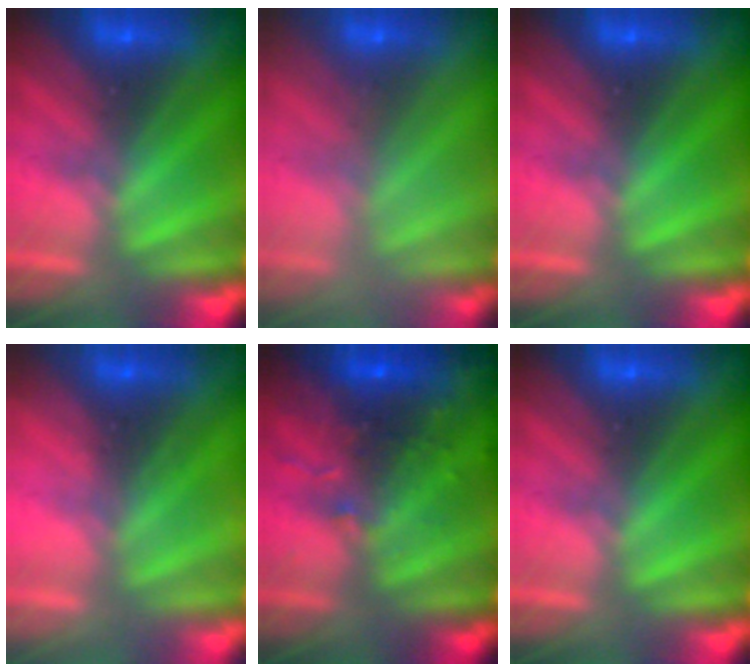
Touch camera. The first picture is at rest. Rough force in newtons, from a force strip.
{"total": 2.5}
{"total": 0.0}
{"total": 2.3}
{"total": 8.1}
{"total": 0.0}